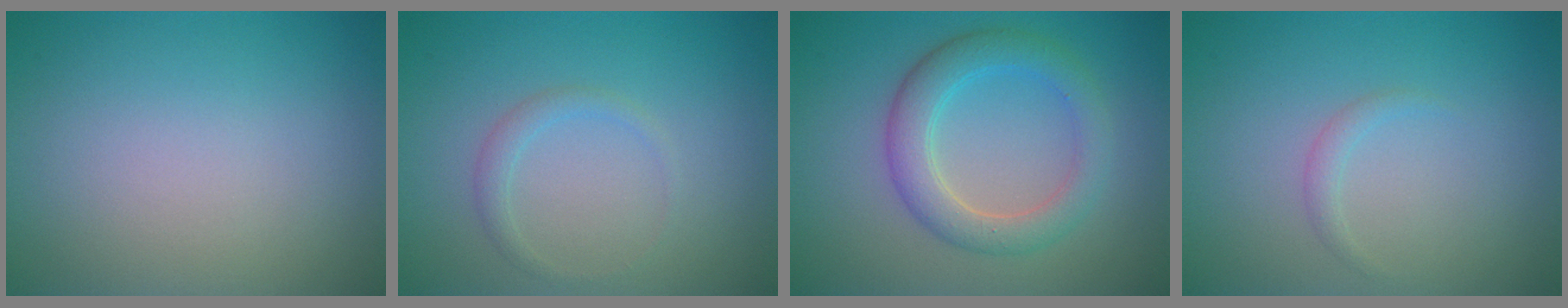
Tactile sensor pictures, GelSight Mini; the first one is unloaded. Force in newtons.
{"total": 1.2, "press": 1.2, "slide": 0.0}
{"total": 4.2, "press": 4.2, "slide": 0.3}
{"total": 0.9, "press": 0.9, "slide": 0.0}